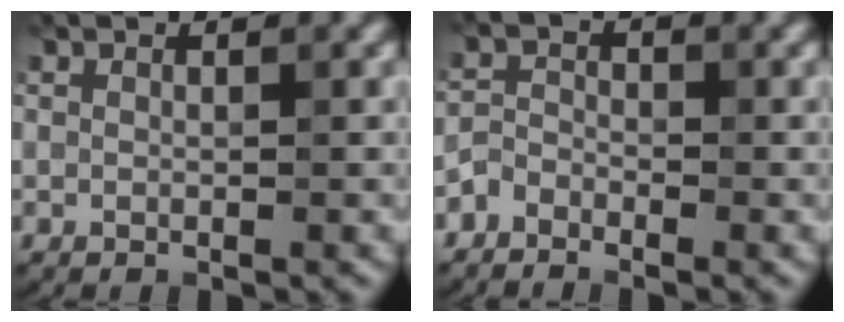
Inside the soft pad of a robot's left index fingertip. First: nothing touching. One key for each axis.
{"total": 3.9, "fx": -3.5, "fy": -0.8, "fz": -1.4, "tx": -0.007, "ty": -0.014, "tz": -0.033}